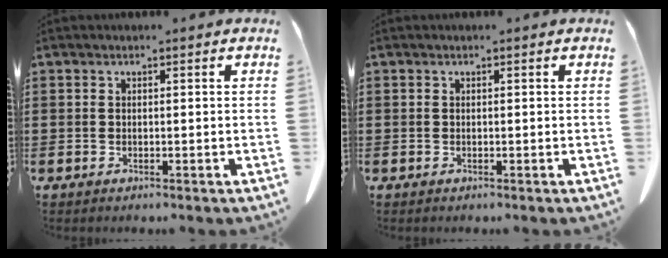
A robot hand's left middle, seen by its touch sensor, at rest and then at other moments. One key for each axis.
{"total": 0.0}